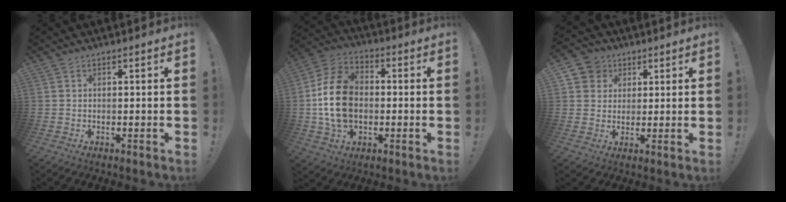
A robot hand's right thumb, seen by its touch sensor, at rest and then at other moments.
{"total": 17.2, "force": [-1.0, 12.8, 11.4], "torque": [-0.200, 0.015, -0.017]}
{"total": 6.5, "force": [2.3, 5.9, 1.3], "torque": [-0.024, -0.010, 0.048]}